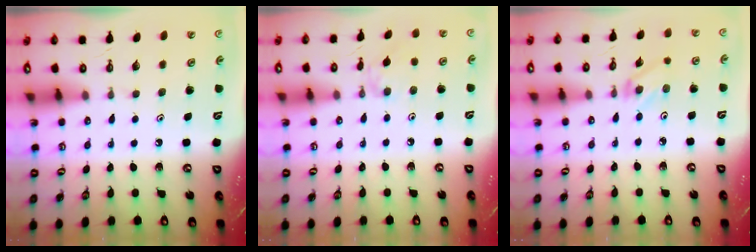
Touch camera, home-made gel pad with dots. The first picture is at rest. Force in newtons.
{"total": 2.4, "press": 2.3, "slide": 0.5}
{"total": 2.6, "press": 2.6, "slide": 0.4}